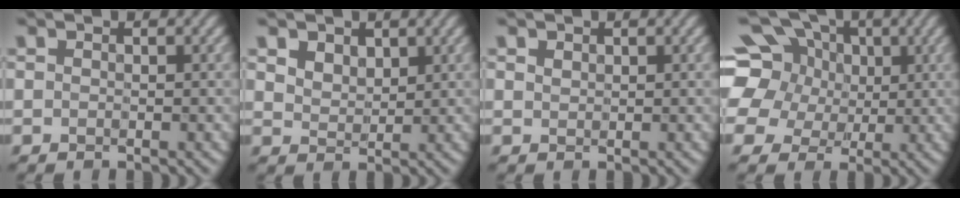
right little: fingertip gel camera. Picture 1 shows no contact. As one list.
[{"total": 2.6, "force": [1.4, 1.8, 1.3], "torque": [-0.037, -0.004, 0.030]}, {"total": 0.8, "force": [0.5, 0.5, 0.3], "torque": [-0.008, 0.000, 0.012]}, {"total": 13.3, "force": [3.9, 10.8, 6.7], "torque": [-0.153, 0.039, 0.059]}]